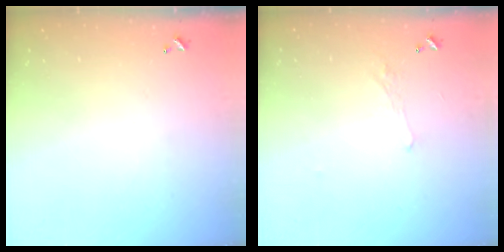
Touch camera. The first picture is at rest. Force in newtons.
{"total": 1.7, "press": 1.6, "slide": 0.6}